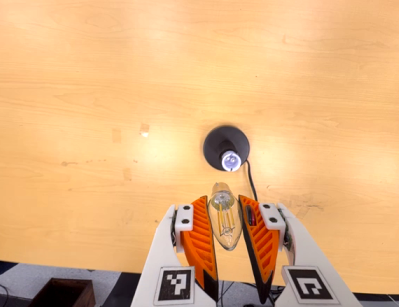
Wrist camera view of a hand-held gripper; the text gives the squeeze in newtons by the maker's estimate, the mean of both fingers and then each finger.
{"total": 12.7, "left": 13.5, "right": 11.9}